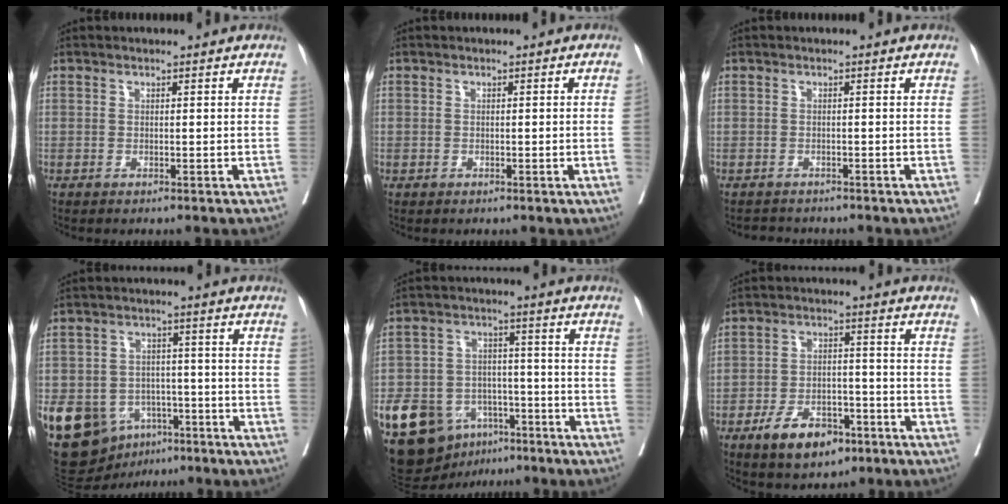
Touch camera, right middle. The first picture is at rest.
{"total": 0.9, "force": [-0.1, -0.3, 0.9], "torque": [-0.013, 0.003, 0.000]}
{"total": 1.9, "force": [-1.7, 0.8, -0.4], "torque": [0.005, -0.003, -0.030]}
{"total": 16.4, "force": [-7.6, 12.3, 7.7], "torque": [-0.165, 0.013, -0.110]}
{"total": 14.2, "force": [-7.8, 9.7, 6.9], "torque": [-0.122, 0.019, -0.120]}
{"total": 8.5, "force": [-5.1, 4.3, 5.3], "torque": [-0.088, 0.002, -0.082]}